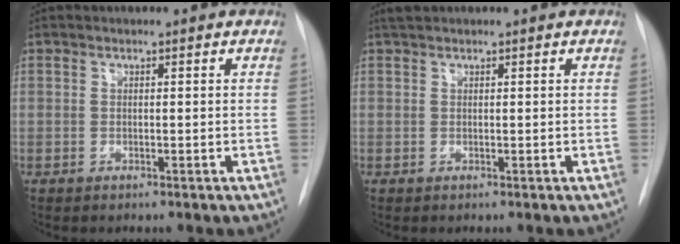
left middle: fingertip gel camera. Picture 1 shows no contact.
{"total": 0.9, "force": [0.8, 0.1, 0.3], "torque": [-0.013, 0.012, 0.020]}